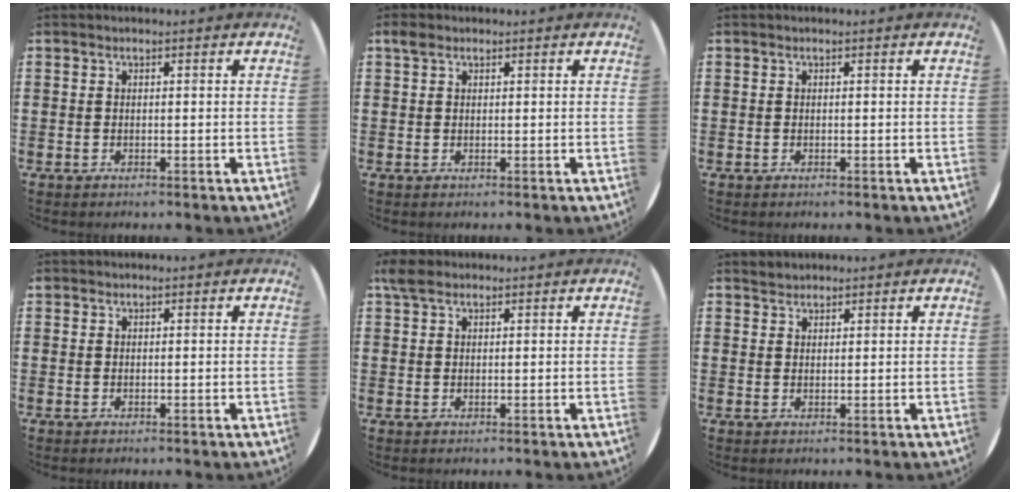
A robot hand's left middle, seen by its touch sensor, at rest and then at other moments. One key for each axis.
{"total": 1.2, "fx": 0.8, "fy": 0.8, "fz": 0.4, "tx": -0.002, "ty": 0.003, "tz": 0.014}
{"total": 0.0}
{"total": 0.0}
{"total": 1.9, "fx": 1.5, "fy": 0.9, "fz": 0.8, "tx": -0.011, "ty": 0.003, "tz": 0.025}
{"total": 1.3, "fx": 1.2, "fy": 0.3, "fz": -0.2, "tx": 0.009, "ty": -0.002, "tz": 0.023}